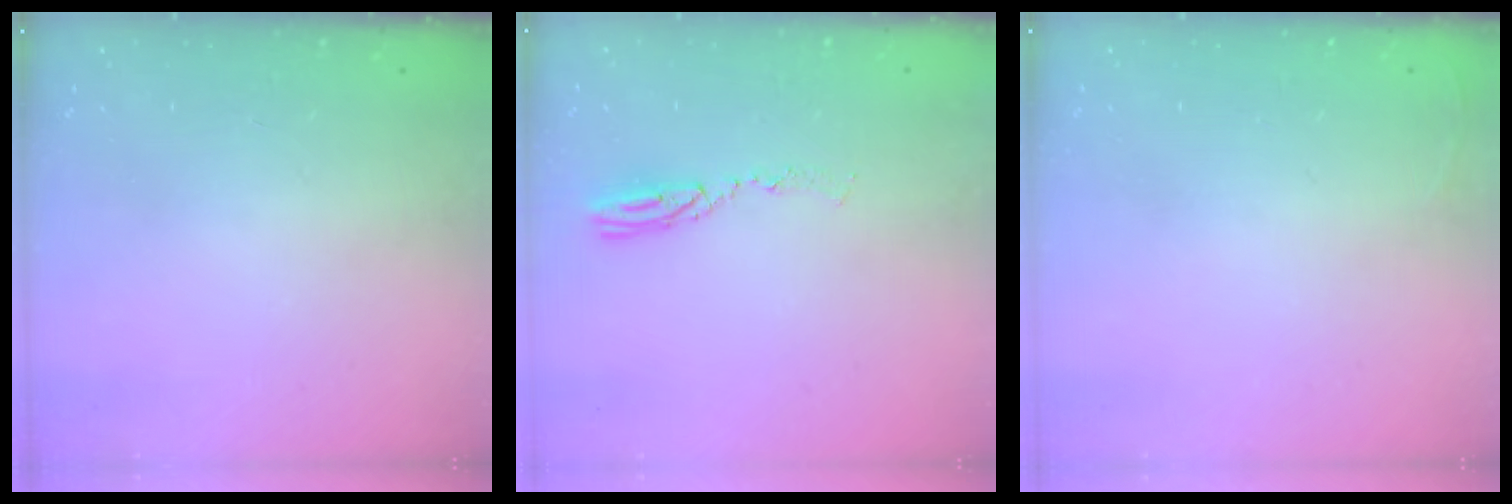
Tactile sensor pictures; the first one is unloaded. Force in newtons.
{"total": 6.5, "press": 6.5, "slide": 0.7}
{"total": 2.7, "press": 2.6, "slide": 1.0}